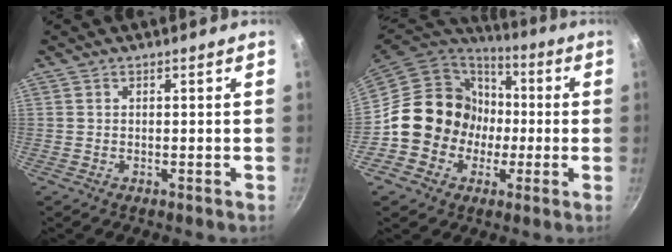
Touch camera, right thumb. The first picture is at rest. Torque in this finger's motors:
{"motor_torque": [1.39, 2.99, 1.02, -1.39, 0.15]}